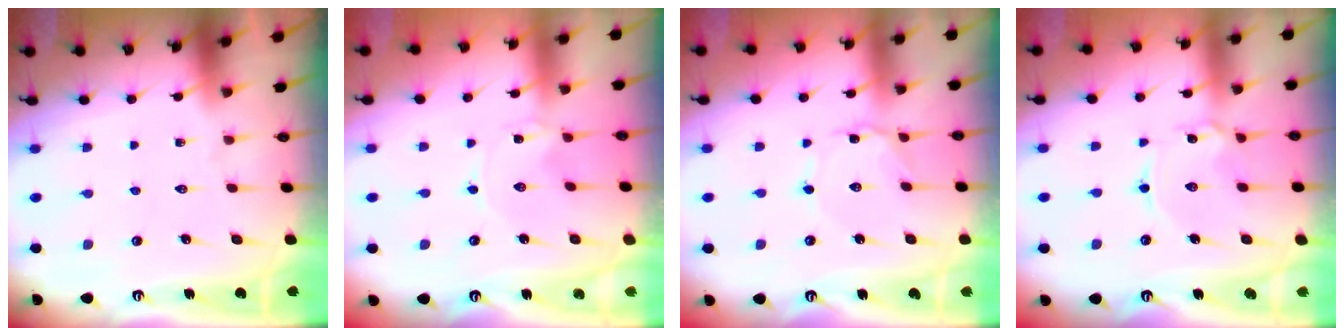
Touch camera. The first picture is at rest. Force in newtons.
{"total": 0.0}
{"total": 1.8, "press": 1.7, "slide": 0.2}
{"total": 2.2, "press": 2.2, "slide": 0.3}